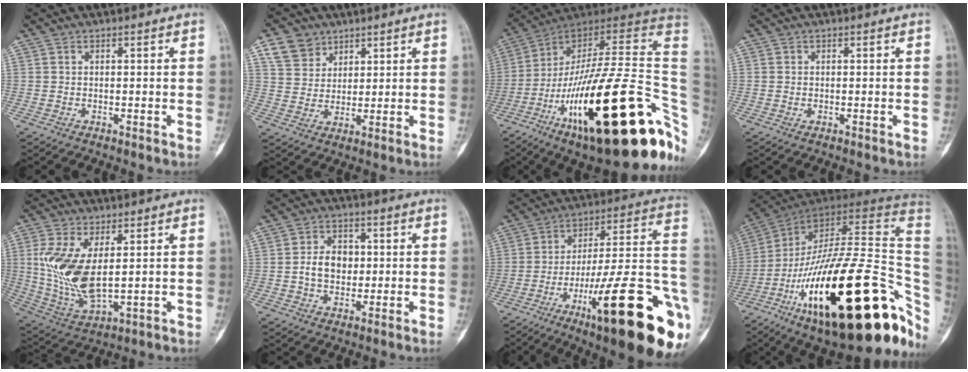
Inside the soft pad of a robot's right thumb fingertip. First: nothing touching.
{"total": 6.9, "force": [4.3, 5.3, 1.3], "torque": [-0.003, -0.017, 0.085]}
{"total": 38.4, "force": [-10.2, 12.3, 34.9], "torque": [-0.448, 0.069, -0.164]}
{"total": 0.5, "force": [-0.1, 0.3, 0.4], "torque": [-0.007, 0.005, 0.001]}
{"total": 13.4, "force": [2.1, 6.7, 11.5], "torque": [-0.238, -0.016, 0.059]}
{"total": 6.6, "force": [0.3, 5.1, 4.2], "torque": [-0.052, 0.008, 0.004]}
{"total": 30.9, "force": [-12.8, 6.7, 27.3], "torque": [-0.320, 0.056, -0.186]}
{"total": 40.6, "force": [-11.7, 15.3, 35.8], "torque": [-0.469, 0.060, -0.184]}